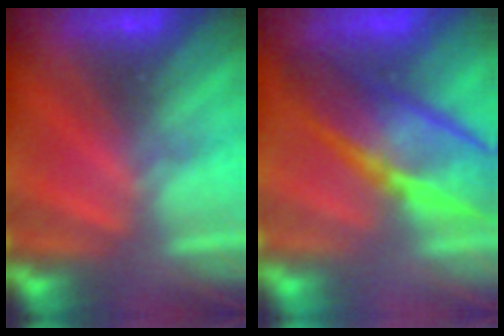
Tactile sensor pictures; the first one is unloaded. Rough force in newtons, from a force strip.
{"total": 6.9}